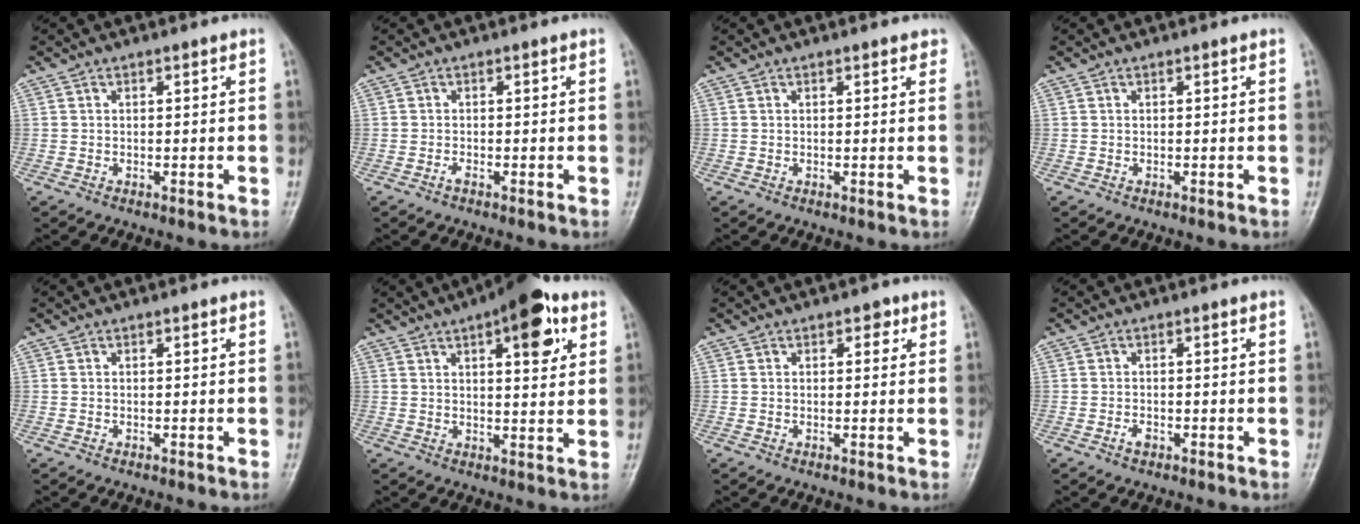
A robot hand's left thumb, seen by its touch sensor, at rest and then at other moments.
{"total": 0.7, "force": [-0.5, 0.2, 0.5], "torque": [-0.008, 0.000, -0.012]}
{"total": 1.2, "force": [0.8, 0.5, 0.7], "torque": [-0.004, -0.002, 0.006]}
{"total": 0.0}
{"total": 0.0}
{"total": 12.0, "force": [5.6, 4.5, 9.6], "torque": [-0.101, -0.013, 0.071]}
{"total": 1.9, "force": [0.9, 1.2, 1.2], "torque": [0.000, 0.000, 0.009]}
{"total": 1.3, "force": [-0.7, 0.8, 0.7], "torque": [-0.011, 0.003, -0.014]}